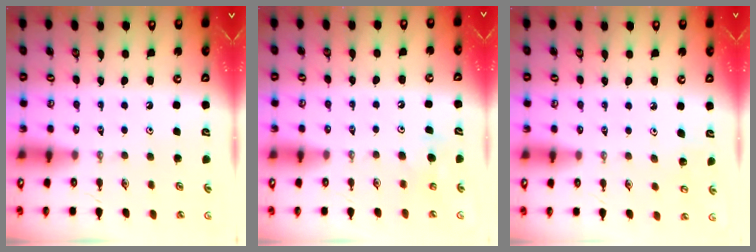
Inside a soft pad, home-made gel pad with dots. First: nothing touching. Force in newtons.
{"total": 4.9, "press": 4.8, "slide": 0.9}
{"total": 4.8, "press": 4.7, "slide": 0.9}